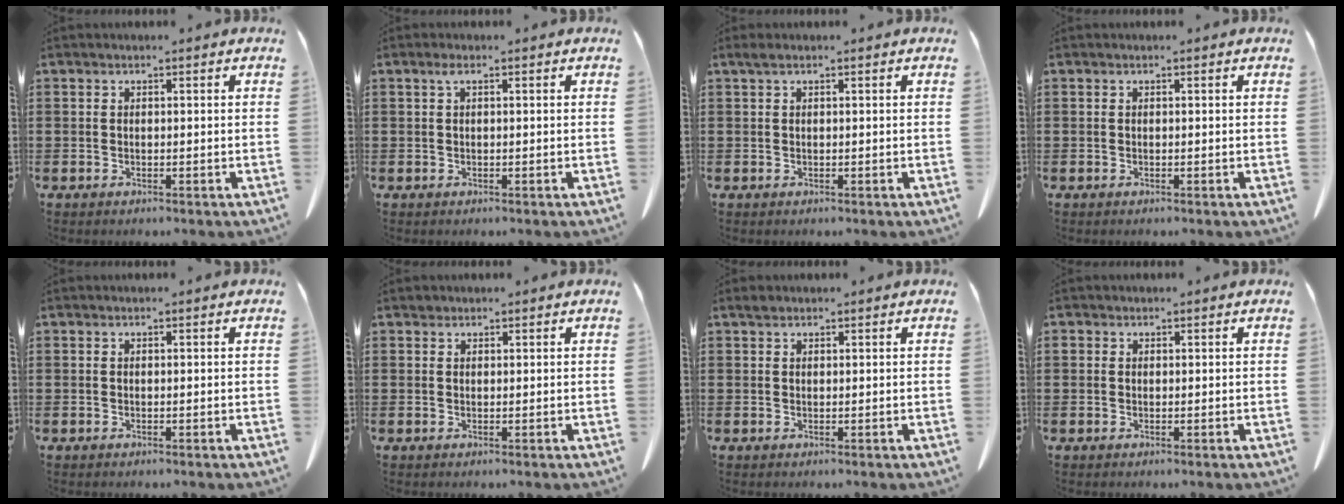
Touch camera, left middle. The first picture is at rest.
{"total": 1.3, "force": [0.3, 0.3, 1.2], "torque": [-0.025, 0.004, 0.004]}
{"total": 0.8, "force": [0.3, 0.2, 0.7], "torque": [-0.016, 0.003, 0.006]}
{"total": 0.0}
{"total": 0.0}
{"total": 0.5, "force": [0.4, 0.3, 0.1], "torque": [-0.003, 0.002, 0.008]}
{"total": 0.8, "force": [0.6, 0.4, 0.3], "torque": [-0.008, 0.003, 0.012]}
{"total": 0.6, "force": [0.2, 0.6, 0.1], "torque": [-0.004, 0.005, 0.003]}